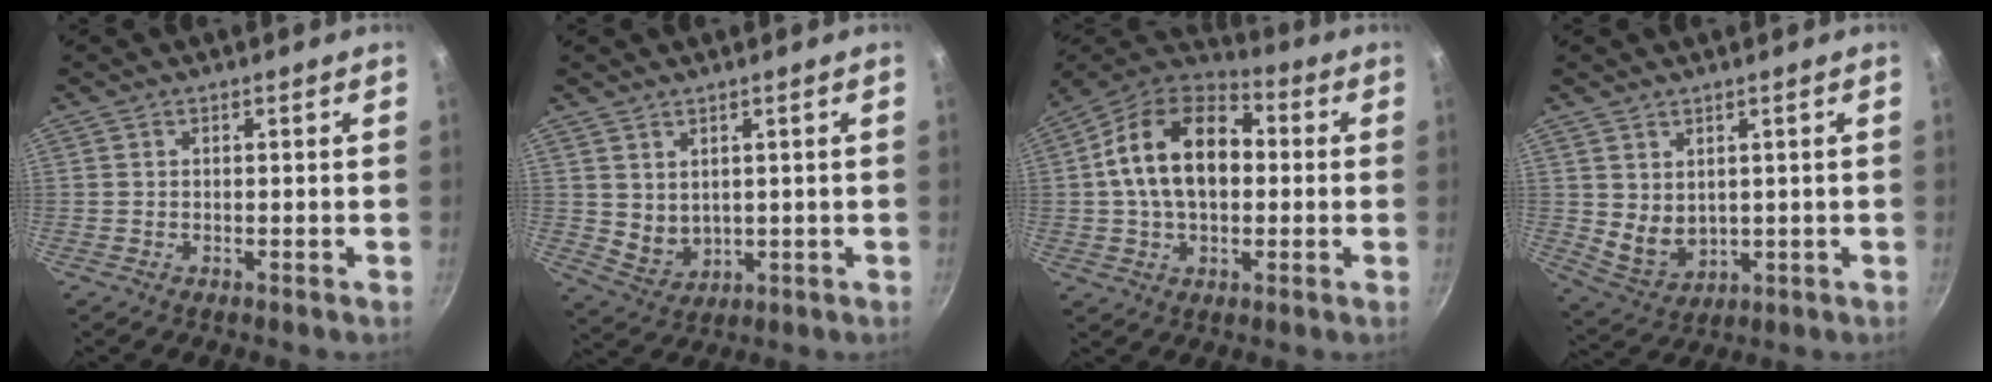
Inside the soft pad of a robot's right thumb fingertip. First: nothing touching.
{"total": 4.8, "force": [1.8, 3.5, 2.7], "torque": [-0.037, -0.018, 0.049]}
{"total": 18.0, "force": [1.3, 11.8, 13.6], "torque": [-0.205, 0.032, 0.006]}
{"total": 6.1, "force": [1.8, 4.5, 3.8], "torque": [-0.053, -0.022, 0.051]}